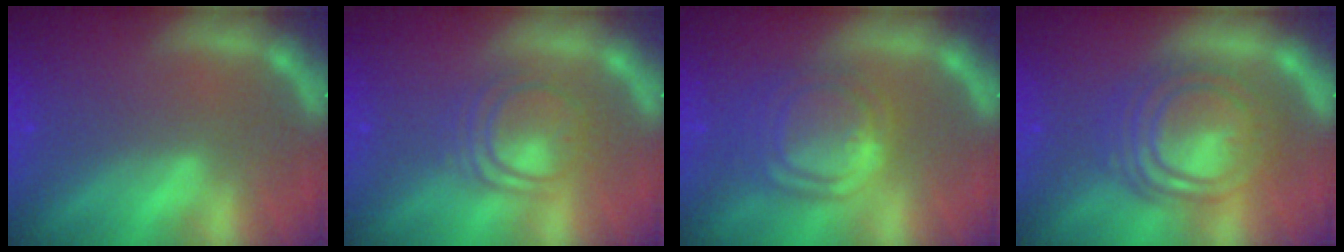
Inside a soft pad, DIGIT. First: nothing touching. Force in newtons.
{"total": 5.6}
{"total": 8.0}
{"total": 10.0}